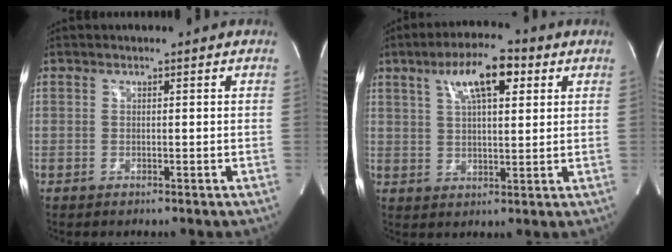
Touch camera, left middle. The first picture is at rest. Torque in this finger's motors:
{"motor_torque": [0.42, 0.02, 0.13, 0.06]}